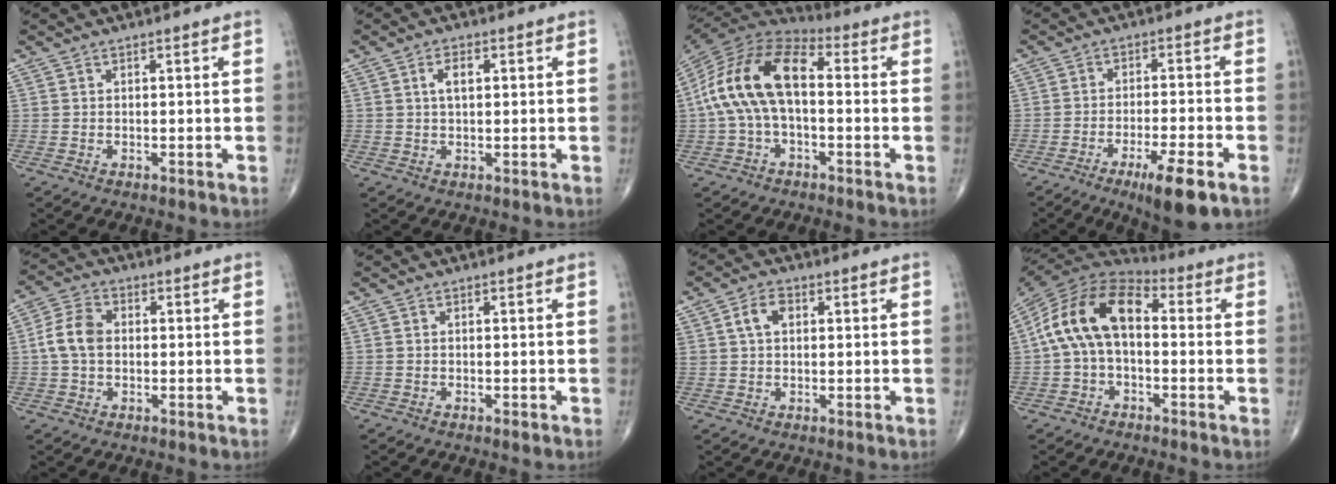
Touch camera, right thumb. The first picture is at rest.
{"total": 3.4, "force": [0.9, 1.8, 2.8], "torque": [-0.049, 0.003, 0.016]}
{"total": 16.4, "force": [0.3, 8.8, 13.8], "torque": [-0.264, 0.040, -0.007]}
{"total": 9.6, "force": [-5.2, 1.7, 7.8], "torque": [-0.130, 0.007, -0.080]}
{"total": 6.9, "force": [0.0, 4.8, 4.9], "torque": [-0.098, 0.019, -0.007]}
{"total": 0.8, "force": [-0.5, 0.2, 0.6], "torque": [-0.010, -0.002, -0.011]}
{"total": 4.5, "force": [1.2, 2.9, 3.2], "torque": [-0.058, 0.010, 0.021]}
{"total": 14.8, "force": [0.5, 8.7, 11.9], "torque": [-0.213, 0.042, -0.005]}